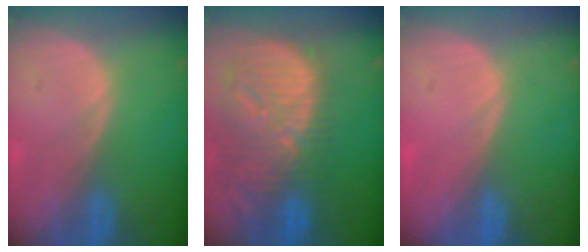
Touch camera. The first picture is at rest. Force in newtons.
{"total": 13.3, "press": 11.6, "slide": 6.5}
{"total": 0.5, "press": 0.0, "slide": 0.5}